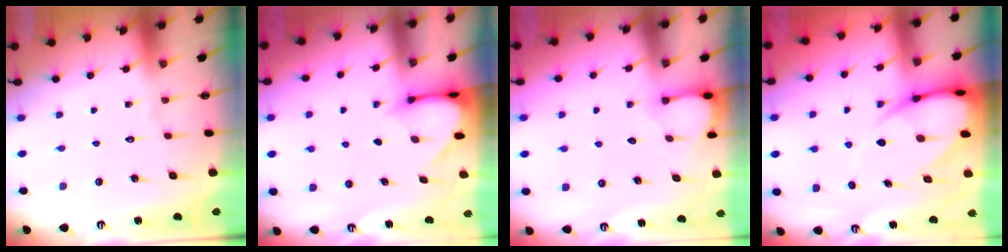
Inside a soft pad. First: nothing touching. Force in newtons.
{"total": 3.0, "press": 3.0, "slide": 0.3}
{"total": 1.8, "press": 1.8, "slide": 0.1}
{"total": 10.2, "press": 10.2, "slide": 1.2}